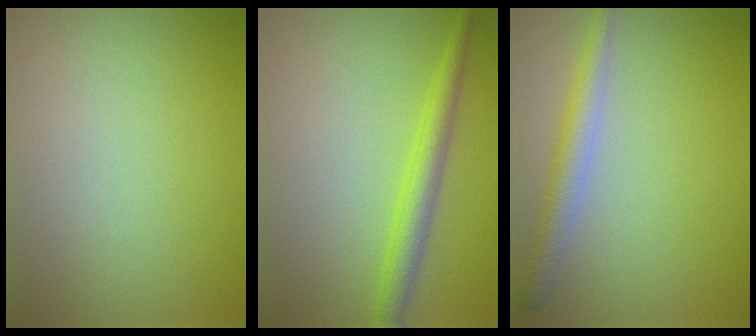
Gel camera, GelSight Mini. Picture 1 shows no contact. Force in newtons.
{"total": 2.8, "press": 2.8, "slide": 0.2}
{"total": 2.8, "press": 2.8, "slide": 0.2}